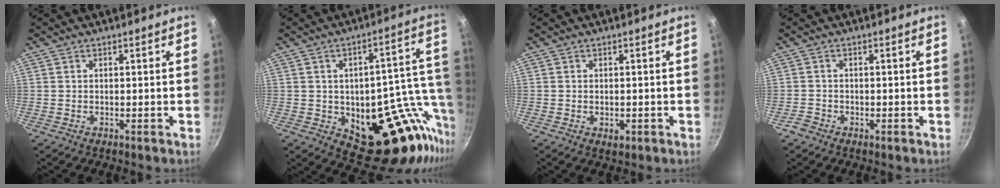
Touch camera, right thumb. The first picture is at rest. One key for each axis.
{"total": 20.1, "fx": -5.3, "fy": 11.1, "fz": 15.8, "tx": -0.143, "ty": 0.010, "tz": -0.064}
{"total": 2.1, "fx": -0.7, "fy": 1.3, "fz": 1.5, "tx": -0.022, "ty": -0.002, "tz": -0.010}
{"total": 1.8, "fx": -1.3, "fy": 1.2, "fz": 0.3, "tx": -0.005, "ty": 0.012, "tz": -0.023}